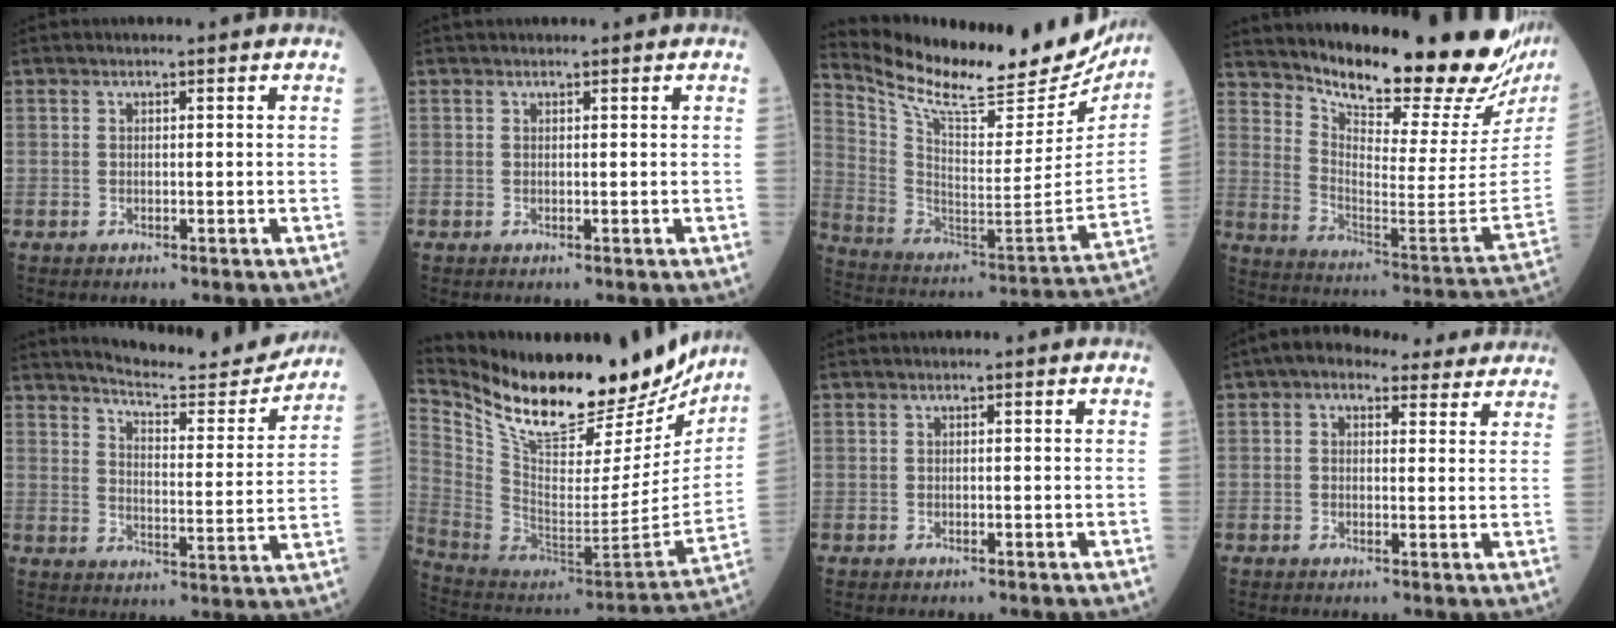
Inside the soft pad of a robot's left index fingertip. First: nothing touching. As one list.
[{"total": 1.7, "force": [1.6, 0.4, 0.5], "torque": [-0.003, 0.023, 0.024]}, {"total": 27.0, "force": [24.1, 5.4, 11.1], "torque": [-0.200, -0.073, 0.345]}, {"total": 25.0, "force": [22.5, 1.8, 10.8], "torque": [-0.182, -0.116, 0.304]}, {"total": 15.8, "force": [15.1, 1.6, 4.5], "torque": [-0.063, -0.041, 0.198]}, {"total": 26.2, "force": [22.2, 7.3, 11.7], "torque": [-0.208, -0.041, 0.348]}, {"total": 0.0}, {"total": 9.0, "force": [7.1, 4.2, 3.5], "torque": [-0.037, 0.033, 0.084]}]